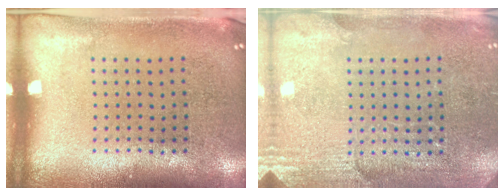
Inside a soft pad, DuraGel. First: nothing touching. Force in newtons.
{"total": 2.9, "press": 2.8, "slide": 0.8}